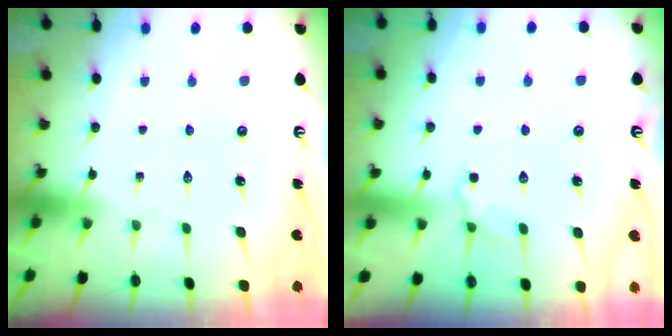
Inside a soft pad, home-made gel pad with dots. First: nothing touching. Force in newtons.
{"total": 3.9, "press": 3.7, "slide": 1.2}